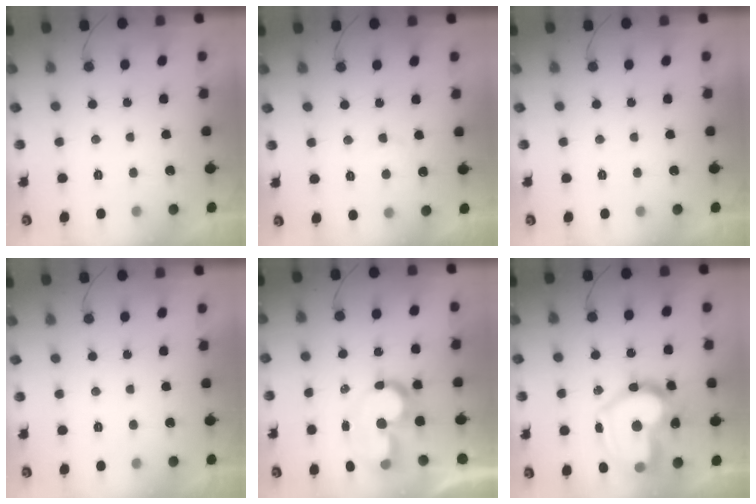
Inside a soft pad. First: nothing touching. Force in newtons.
{"total": 4.2, "press": 4.2, "slide": 0.3}
{"total": 0.0}
{"total": 1.7, "press": 1.7, "slide": 0.1}
{"total": 10.7, "press": 10.6, "slide": 1.5}
{"total": 27.4, "press": 27.4, "slide": 2.2}